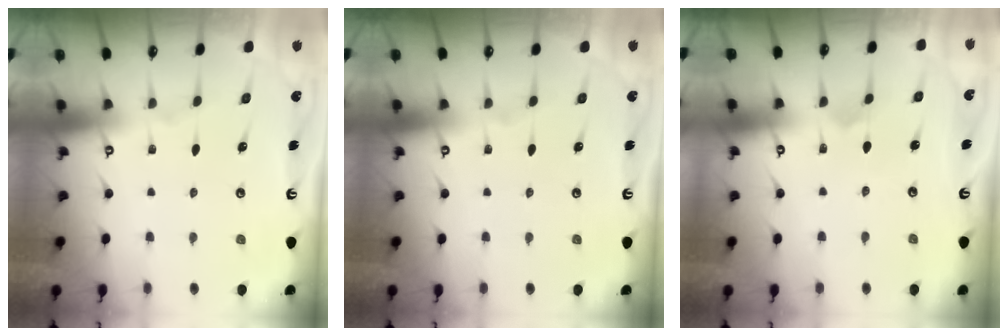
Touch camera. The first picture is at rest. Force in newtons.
{"total": 0.0}
{"total": 3.2, "press": 3.2, "slide": 0.2}